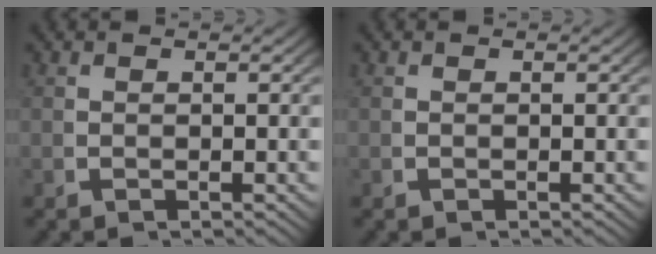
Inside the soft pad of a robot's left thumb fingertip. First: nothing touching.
{"total": 0.0}